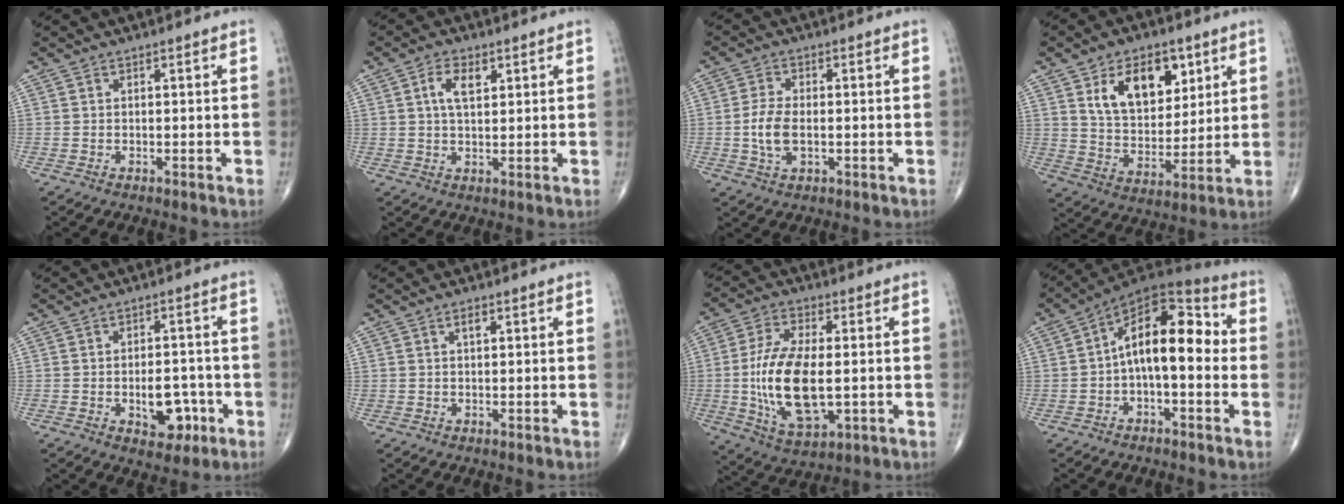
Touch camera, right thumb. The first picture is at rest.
{"total": 5.0, "force": [1.9, 2.6, 3.9], "torque": [-0.071, -0.002, 0.033]}
{"total": 5.9, "force": [-0.7, 3.1, 5.0], "torque": [-0.105, -0.001, -0.016]}
{"total": 14.8, "force": [6.4, 9.0, 9.8], "torque": [-0.116, -0.034, 0.119]}
{"total": 7.6, "force": [-2.4, 4.5, 5.6], "torque": [-0.052, 0.018, -0.025]}
{"total": 1.6, "force": [0.7, 0.8, 1.1], "torque": [-0.015, -0.001, 0.011]}
{"total": 16.5, "force": [-1.2, 7.8, 14.5], "torque": [-0.279, -0.009, -0.016]}
{"total": 15.3, "force": [0.3, 7.5, 13.3], "torque": [-0.181, 0.047, -0.009]}